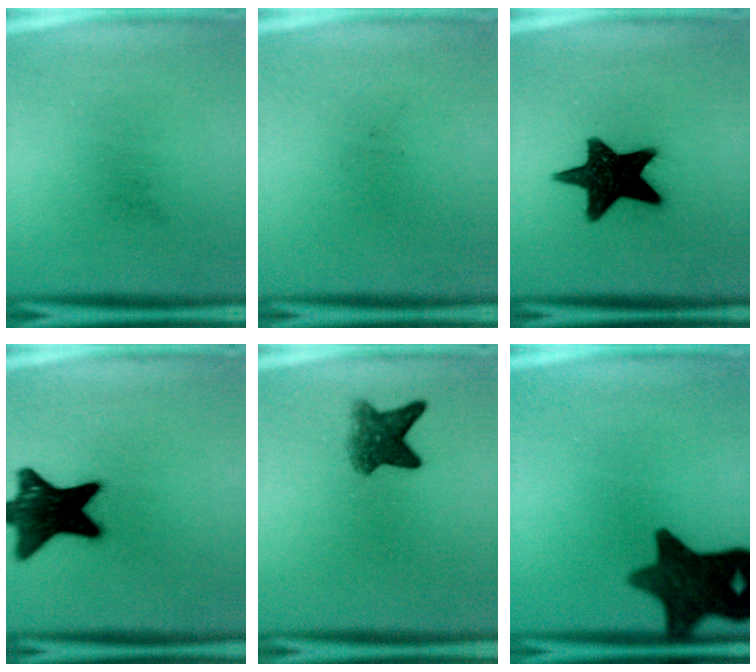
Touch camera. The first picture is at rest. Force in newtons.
{"total": 0.0}
{"total": 15.4}
{"total": 18.2}
{"total": 5.2}
{"total": 12.7}